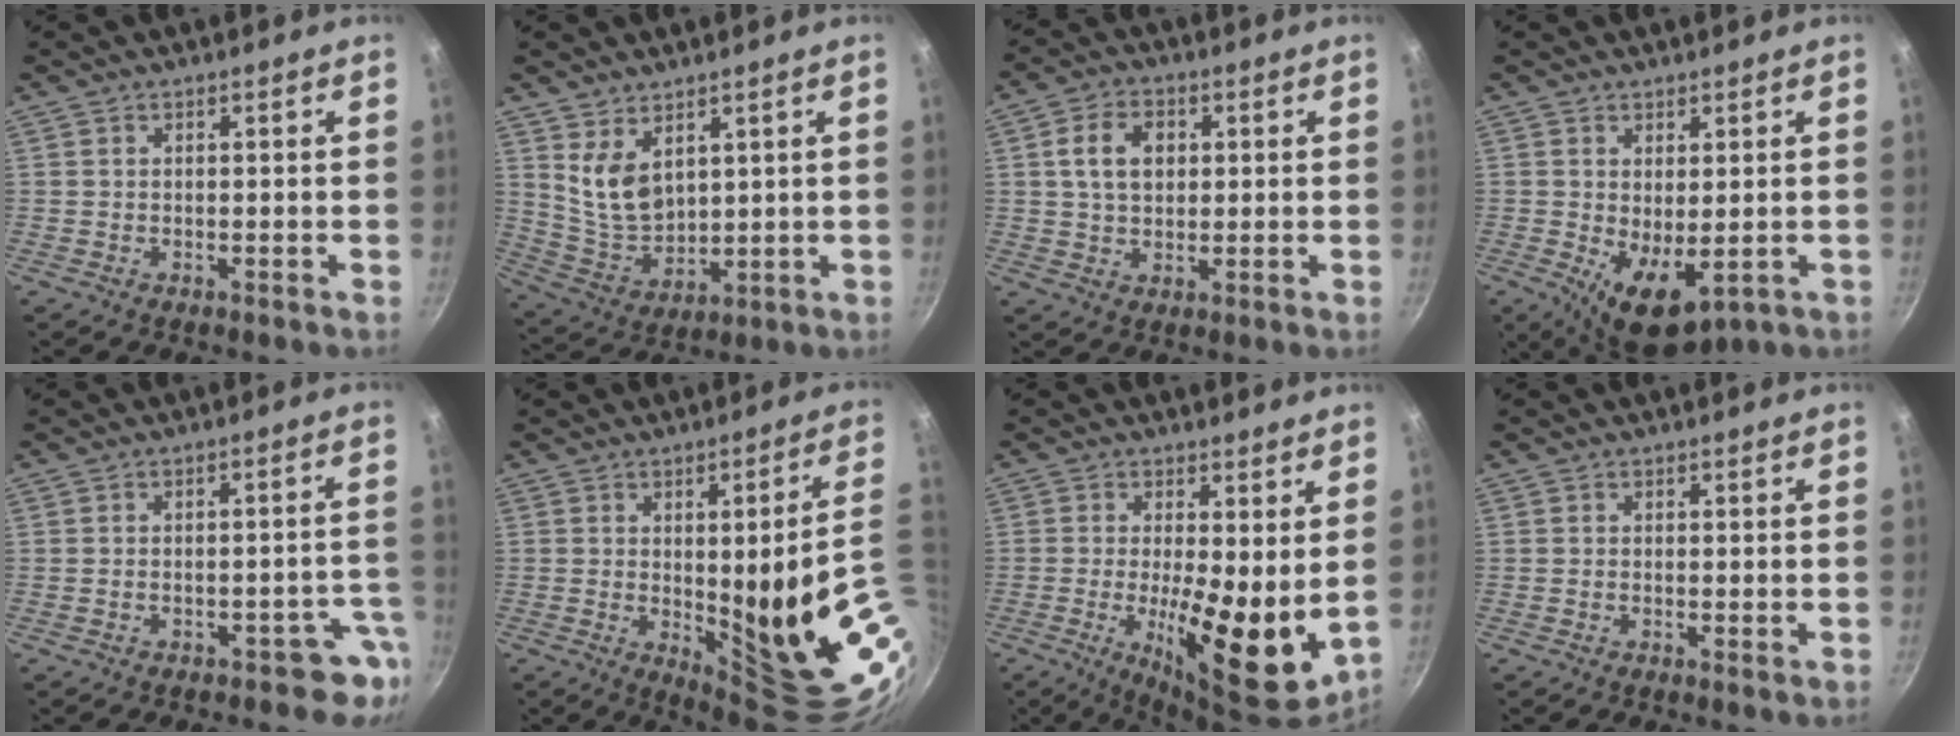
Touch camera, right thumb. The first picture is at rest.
{"total": 8.4, "force": [4.0, 5.0, 5.4], "torque": [-0.083, -0.040, 0.096]}
{"total": 7.6, "force": [1.6, 5.5, 5.1], "torque": [-0.072, 0.006, 0.024]}
{"total": 8.2, "force": [-0.9, 4.1, 7.0], "torque": [-0.090, -0.017, 0.002]}
{"total": 4.7, "force": [-3.1, 2.6, 2.4], "torque": [0.020, 0.040, -0.030]}
{"total": 21.6, "force": [-1.2, 5.2, 20.9], "torque": [-0.235, -0.029, 0.008]}
{"total": 13.9, "force": [-0.3, 4.2, 13.3], "torque": [-0.192, -0.029, -0.001]}
{"total": 0.6, "force": [-0.1, 0.0, 0.6], "torque": [-0.010, -0.003, -0.004]}